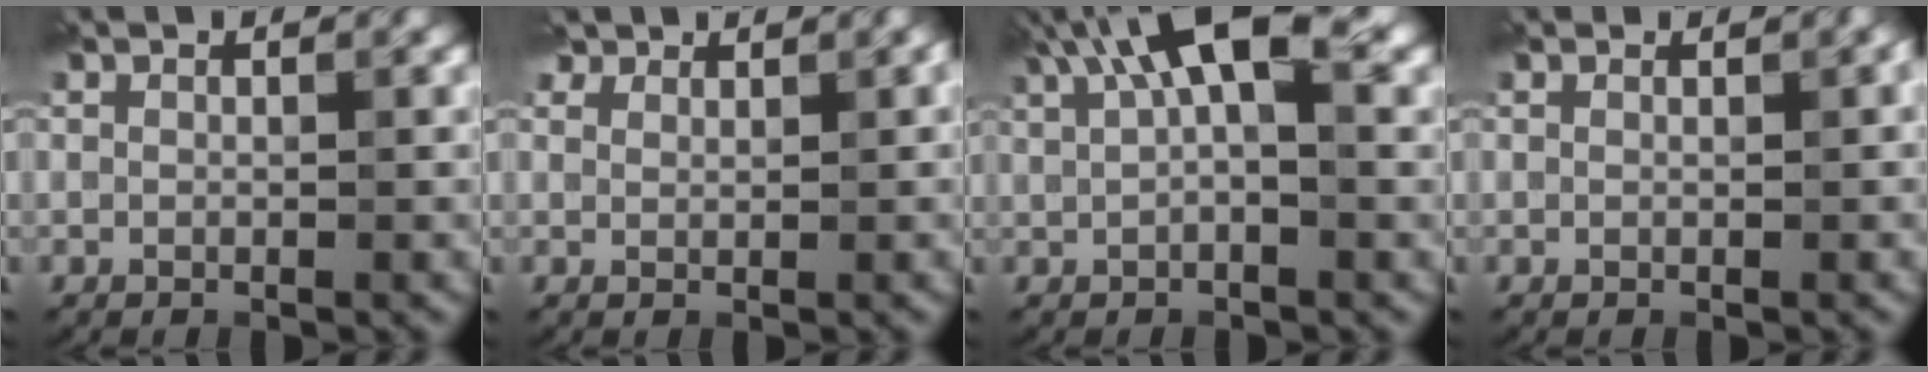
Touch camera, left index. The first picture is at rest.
{"total": 2.3, "force": [2.0, 1.0, 0.7], "torque": [-0.010, -0.002, 0.035]}
{"total": 7.0, "force": [3.2, 2.3, 5.8], "torque": [-0.096, 0.016, 0.046]}
{"total": 0.8, "force": [0.7, 0.1, 0.3], "torque": [-0.004, 0.000, 0.008]}